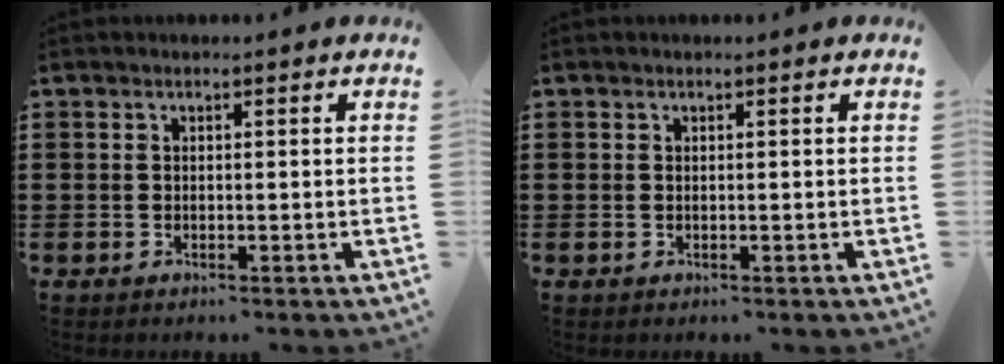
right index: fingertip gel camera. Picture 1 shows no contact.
{"total": 0.0}